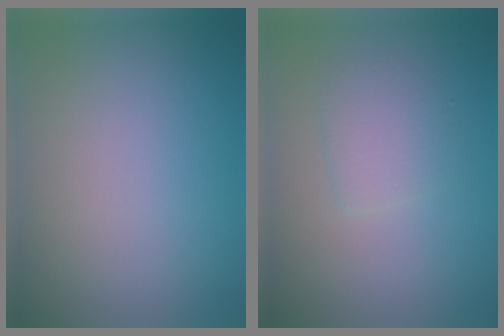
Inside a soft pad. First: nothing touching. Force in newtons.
{"total": 1.9, "press": 1.9, "slide": 0.1}